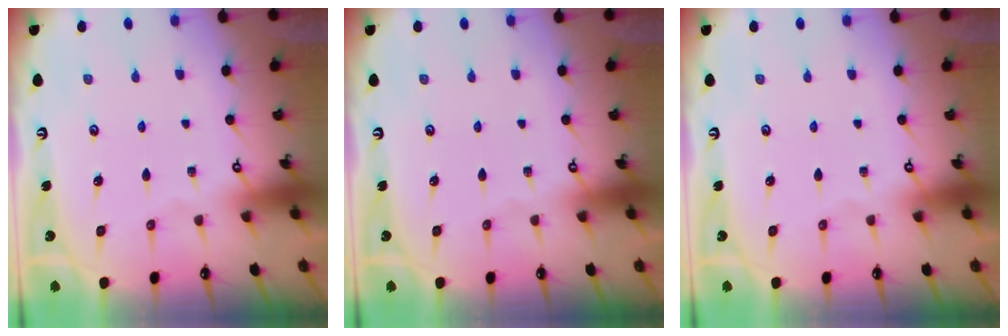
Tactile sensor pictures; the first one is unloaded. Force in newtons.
{"total": 0.0}
{"total": 0.0}